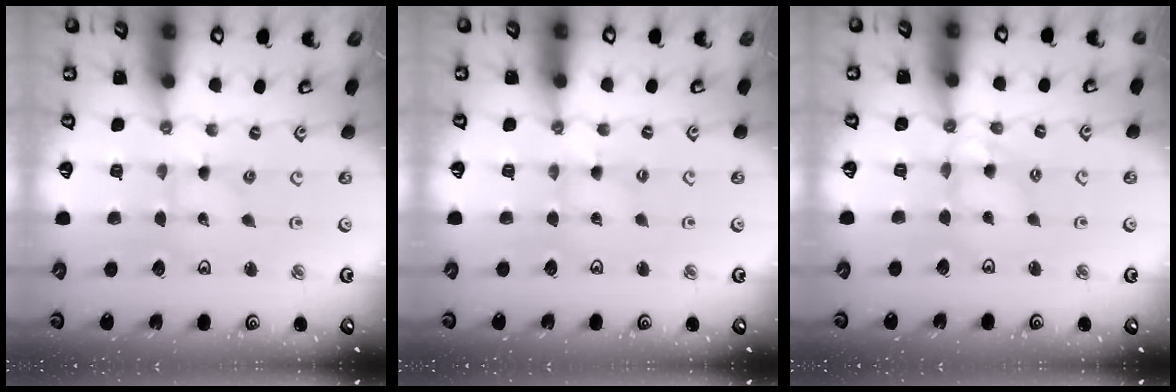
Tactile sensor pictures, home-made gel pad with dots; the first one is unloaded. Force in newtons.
{"total": 1.1, "press": 1.1, "slide": 0.3}
{"total": 5.9, "press": 5.8, "slide": 0.5}